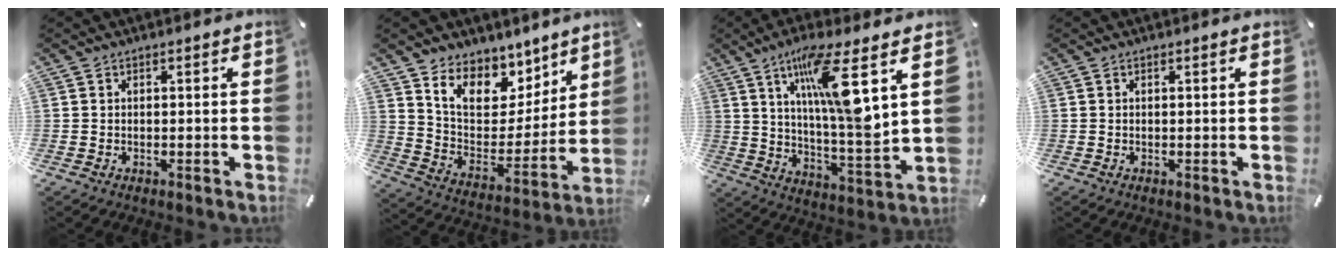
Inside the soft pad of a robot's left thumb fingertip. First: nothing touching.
{"total": 11.7, "force": [8.4, 7.7, 2.5], "torque": [-0.053, -0.082, 0.161]}
{"total": 17.0, "force": [8.1, 2.9, 14.7], "torque": [-0.268, -0.041, 0.117]}
{"total": 0.0}